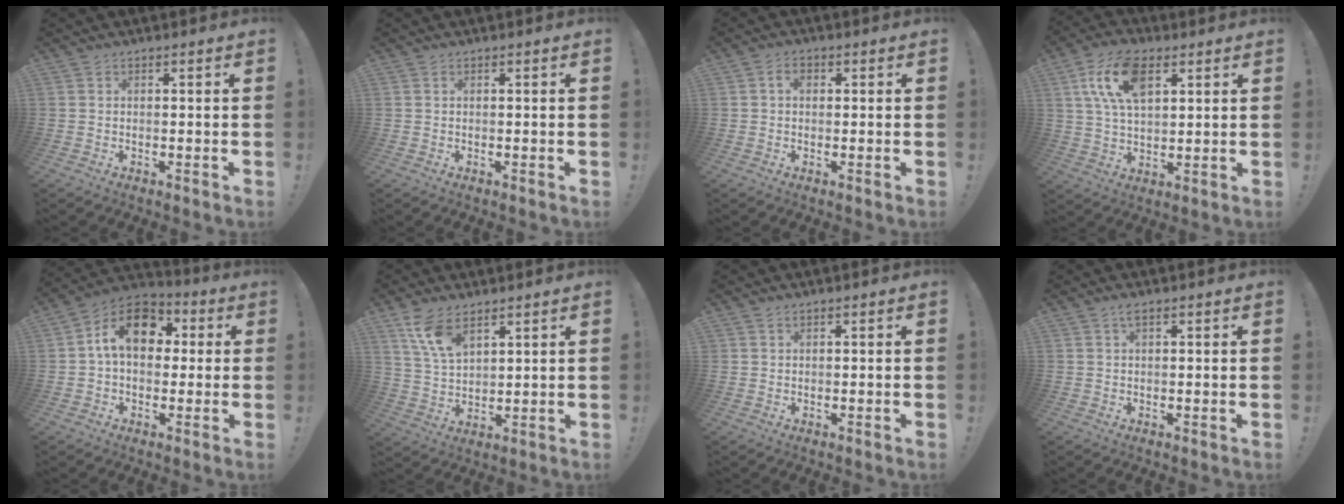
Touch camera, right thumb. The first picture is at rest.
{"total": 0.0}
{"total": 2.7, "force": [0.5, 1.9, 1.8], "torque": [-0.019, 0.002, 0.006]}
{"total": 14.1, "force": [6.0, 7.7, 10.1], "torque": [-0.187, -0.005, 0.108]}
{"total": 14.6, "force": [3.5, 10.1, 10.0], "torque": [-0.150, 0.006, 0.066]}
{"total": 10.0, "force": [6.6, 4.7, 5.9], "torque": [-0.104, -0.029, 0.125]}
{"total": 0.8, "force": [0.6, 0.5, 0.2], "torque": [0.004, -0.003, 0.011]}
{"total": 1.8, "force": [1.0, 0.4, 1.5], "torque": [-0.024, -0.001, 0.016]}